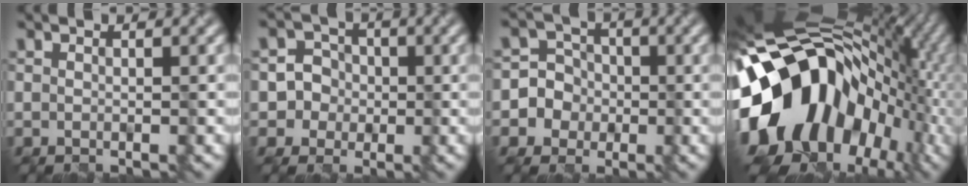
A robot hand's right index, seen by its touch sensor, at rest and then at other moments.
{"total": 4.8, "force": [-0.8, 4.7, 0.6], "torque": [0.000, 0.022, -0.032]}
{"total": 6.4, "force": [-1.2, 6.2, 0.8], "torque": [-0.013, 0.026, -0.045]}
{"total": 17.8, "force": [-1.9, 13.3, 11.7], "torque": [-0.201, -0.001, -0.035]}